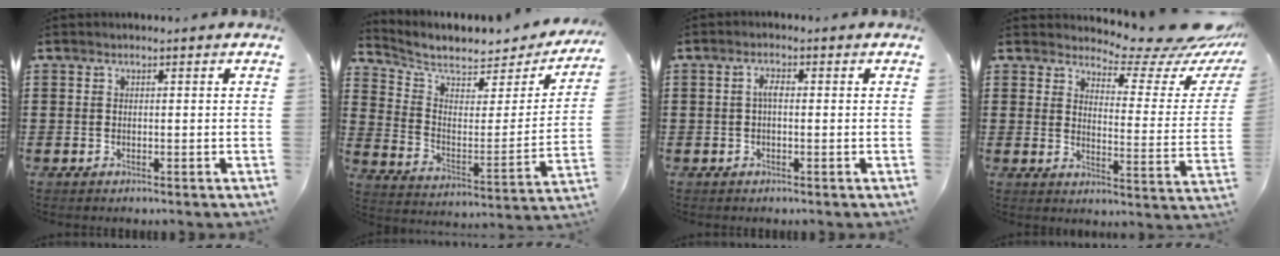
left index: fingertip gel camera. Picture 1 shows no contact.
{"total": 5.8, "force": [5.1, 1.5, 2.5], "torque": [-0.076, -0.039, 0.084]}
{"total": 1.9, "force": [0.0, 0.7, 1.8], "torque": [-0.036, 0.006, -0.001]}
{"total": 7.1, "force": [6.6, 1.0, 2.5], "torque": [-0.049, -0.055, 0.110]}